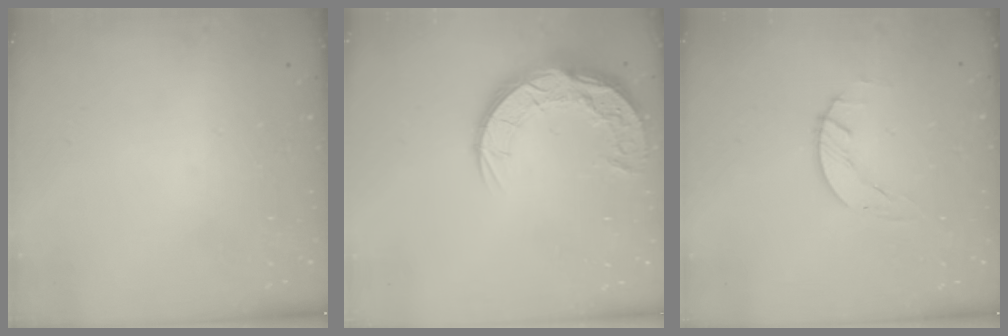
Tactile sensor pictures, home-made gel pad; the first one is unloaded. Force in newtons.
{"total": 15.1, "press": 15.1, "slide": 1.2}
{"total": 1.7, "press": 1.7, "slide": 0.1}